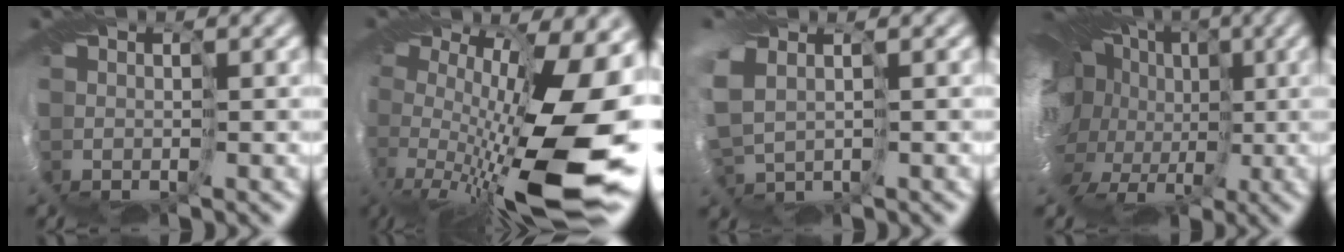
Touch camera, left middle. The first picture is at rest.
{"total": 16.1, "force": [-2.3, 5.4, 15.0], "torque": [-0.250, -0.027, -0.038]}
{"total": 6.0, "force": [2.4, 3.7, 4.2], "torque": [-0.131, 0.025, 0.052]}
{"total": 19.8, "force": [1.0, 14.4, 13.6], "torque": [-0.230, 0.022, -0.014]}